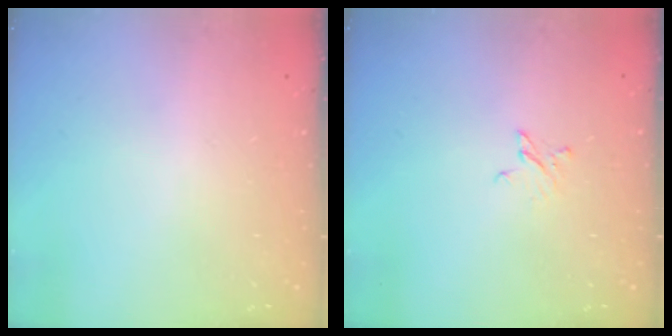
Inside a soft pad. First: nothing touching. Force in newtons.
{"total": 2.9, "press": 2.9, "slide": 0.2}